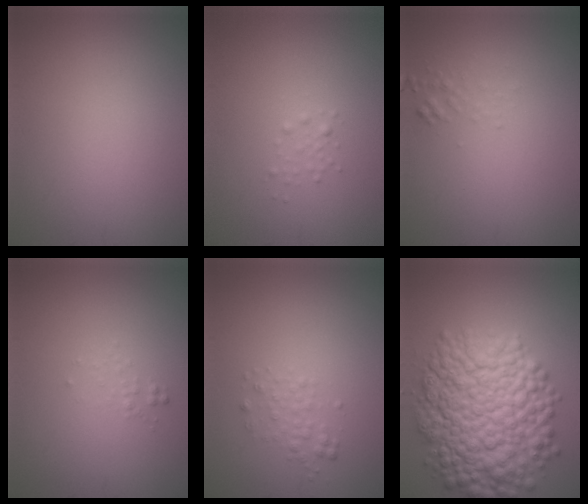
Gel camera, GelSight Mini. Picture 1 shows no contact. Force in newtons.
{"total": 0.8, "press": 0.8, "slide": 0.1}
{"total": 1.0, "press": 1.0, "slide": 0.0}
{"total": 0.6, "press": 0.6, "slide": 0.1}
{"total": 1.4, "press": 1.4, "slide": 0.0}
{"total": 11.9, "press": 11.9, "slide": 0.3}